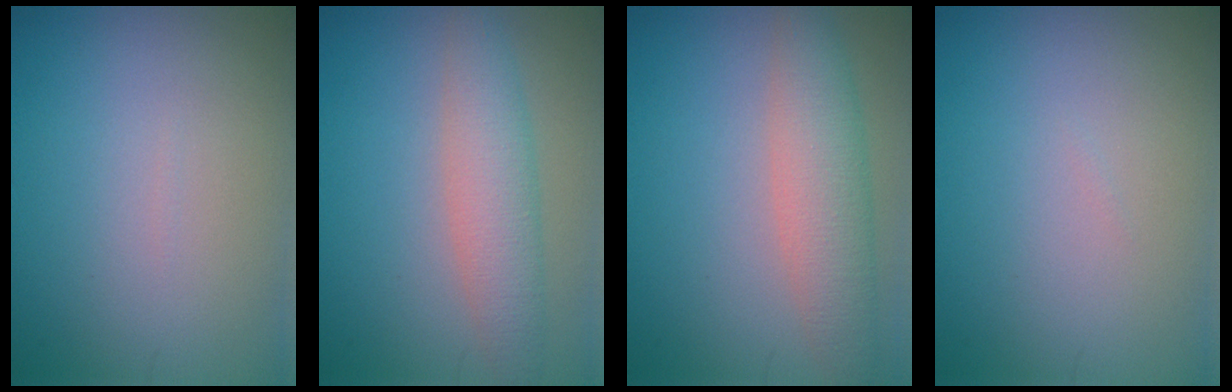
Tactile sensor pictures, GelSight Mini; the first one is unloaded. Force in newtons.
{"total": 4.0, "press": 4.0, "slide": 0.1}
{"total": 4.5, "press": 4.5, "slide": 0.1}
{"total": 0.0}